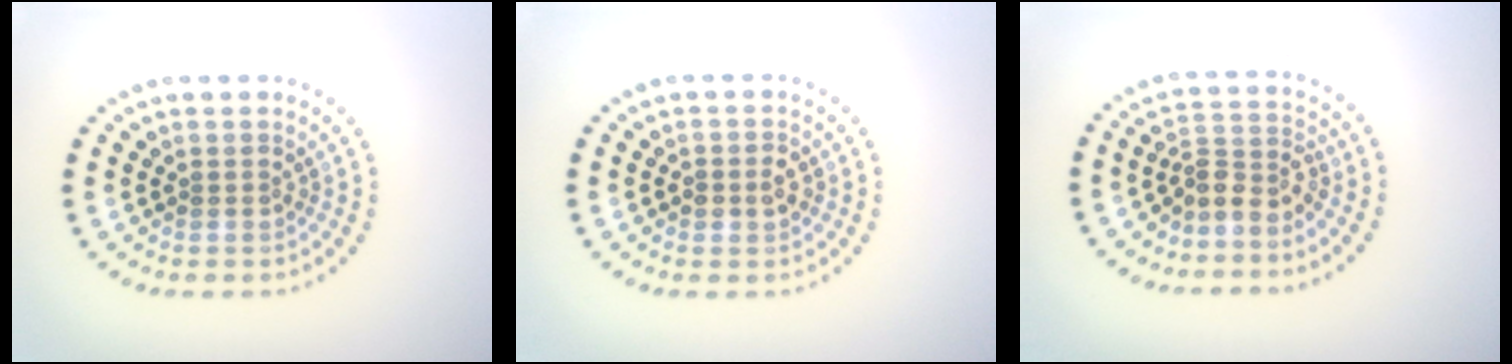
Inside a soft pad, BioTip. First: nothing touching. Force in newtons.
{"total": 1.6, "press": 1.5, "slide": 0.3}
{"total": 2.8, "press": 2.0, "slide": 1.9}